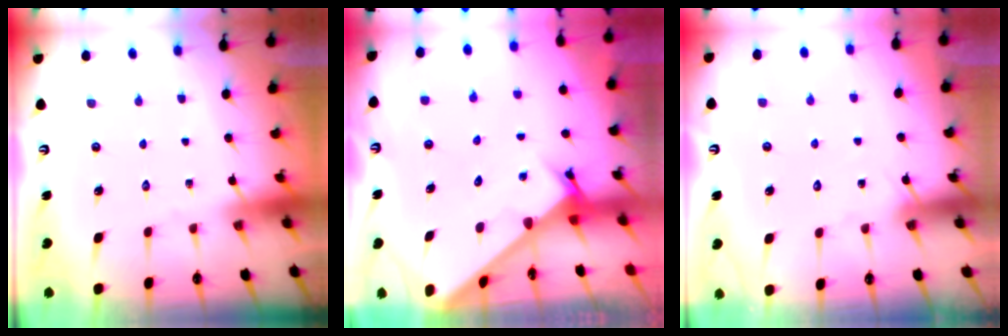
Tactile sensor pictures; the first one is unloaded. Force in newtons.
{"total": 2.5, "press": 2.5, "slide": 0.2}
{"total": 3.4, "press": 3.4, "slide": 0.3}